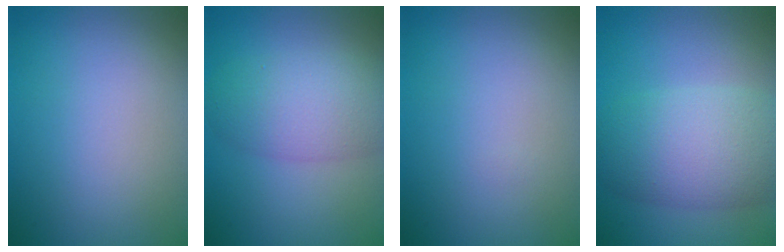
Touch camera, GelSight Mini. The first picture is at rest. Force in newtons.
{"total": 5.6, "press": 5.6, "slide": 0.2}
{"total": 0.0}
{"total": 7.5, "press": 7.5, "slide": 0.2}